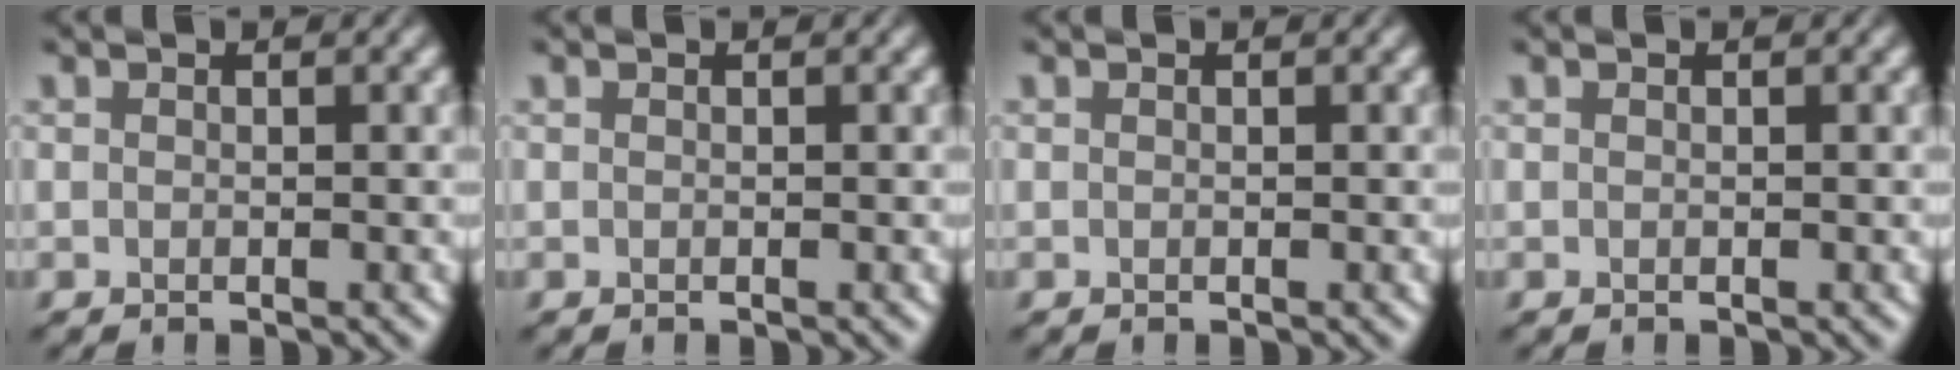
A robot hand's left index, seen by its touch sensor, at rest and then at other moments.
{"total": 0.0}
{"total": 0.0}
{"total": 0.0}